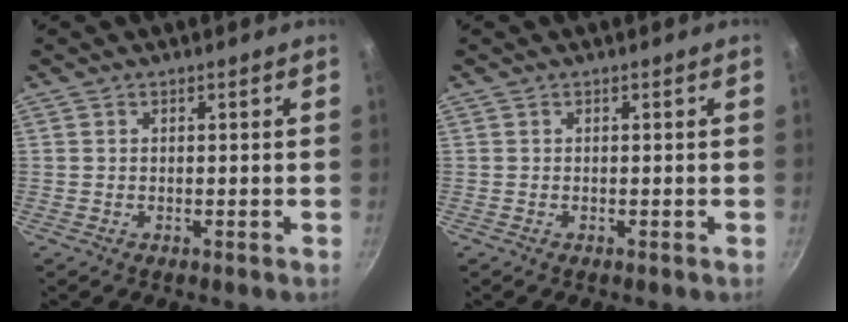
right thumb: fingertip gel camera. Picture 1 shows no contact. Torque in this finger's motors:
{"motor_torque": [0.23, 0.09, 0.15, 0.36, 0.02]}